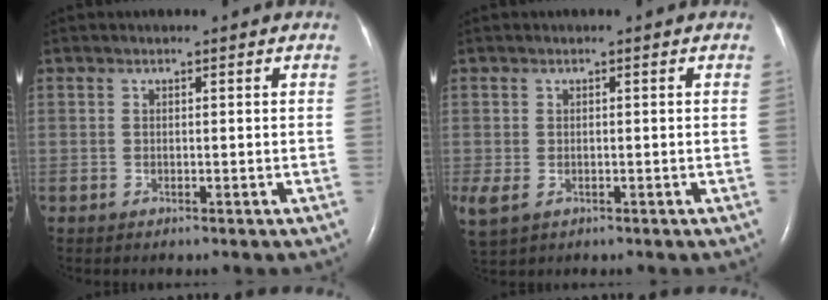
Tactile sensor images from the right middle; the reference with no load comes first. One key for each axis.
{"total": 5.7, "fx": -1.7, "fy": 3.6, "fz": 4.0, "tx": -0.108, "ty": -0.007, "tz": -0.023}